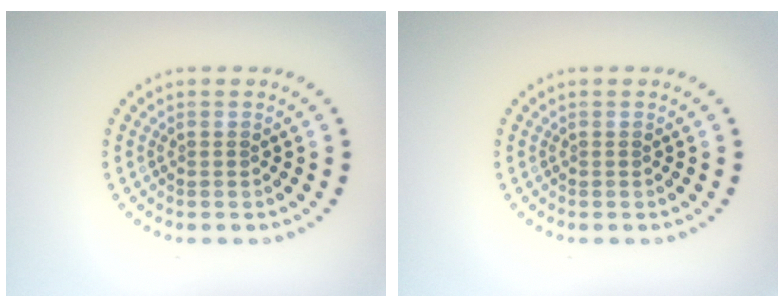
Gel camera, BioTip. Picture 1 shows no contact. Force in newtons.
{"total": 0.0}